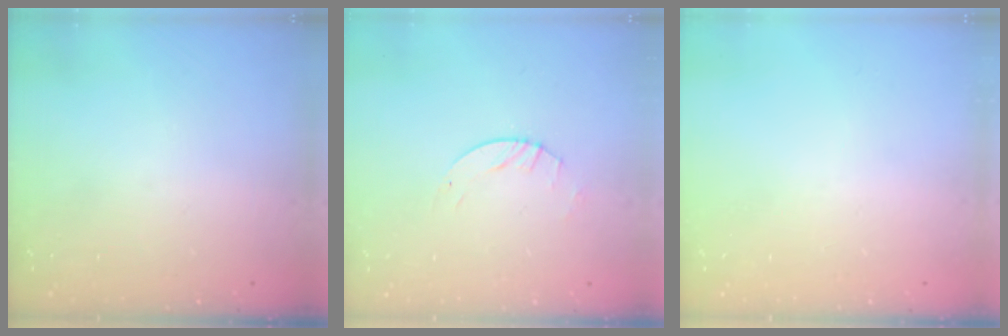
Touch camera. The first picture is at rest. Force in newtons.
{"total": 2.8, "press": 2.8, "slide": 0.4}
{"total": 0.0}